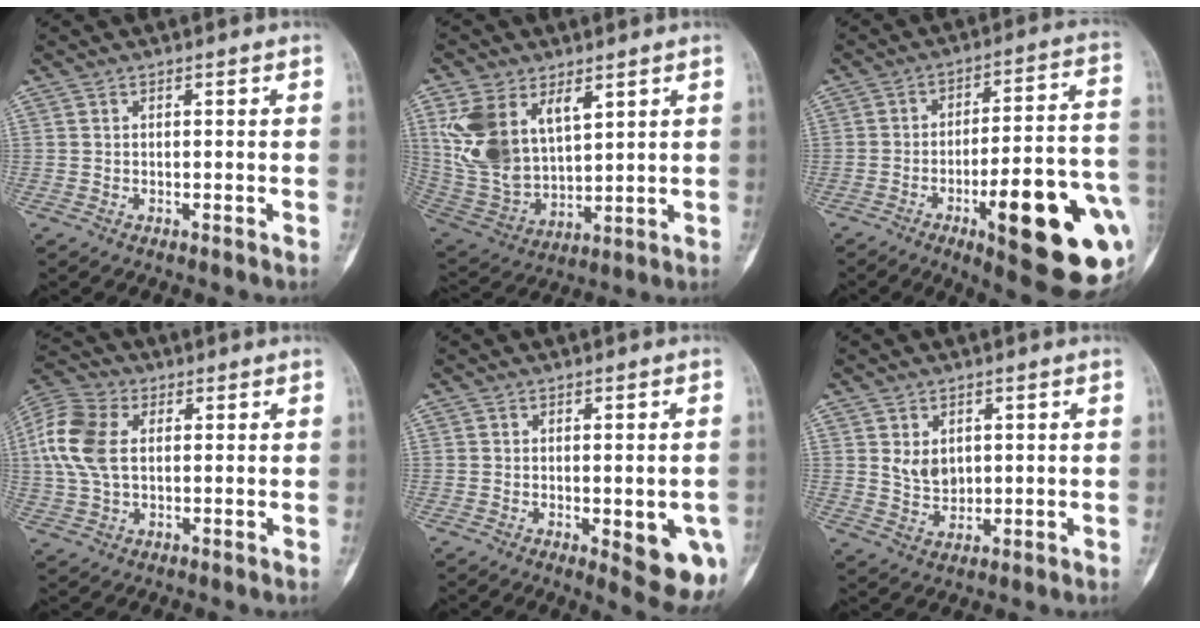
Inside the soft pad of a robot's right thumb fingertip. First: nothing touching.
{"total": 15.5, "force": [6.6, 9.3, 10.6], "torque": [-0.198, -0.022, 0.152]}
{"total": 25.2, "force": [-8.1, 6.6, 22.9], "torque": [-0.253, 0.019, -0.099]}
{"total": 12.0, "force": [2.0, 7.6, 9.0], "torque": [-0.203, 0.017, 0.036]}
{"total": 10.0, "force": [-2.8, 3.4, 9.0], "torque": [-0.092, -0.008, -0.024]}
{"total": 4.6, "force": [1.3, 3.4, 2.7], "torque": [-0.034, -0.014, 0.031]}